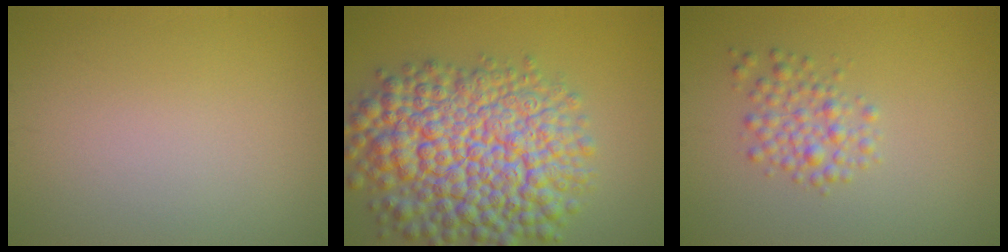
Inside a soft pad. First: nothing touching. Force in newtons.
{"total": 13.4, "press": 13.4, "slide": 0.5}
{"total": 2.6, "press": 2.6, "slide": 0.1}